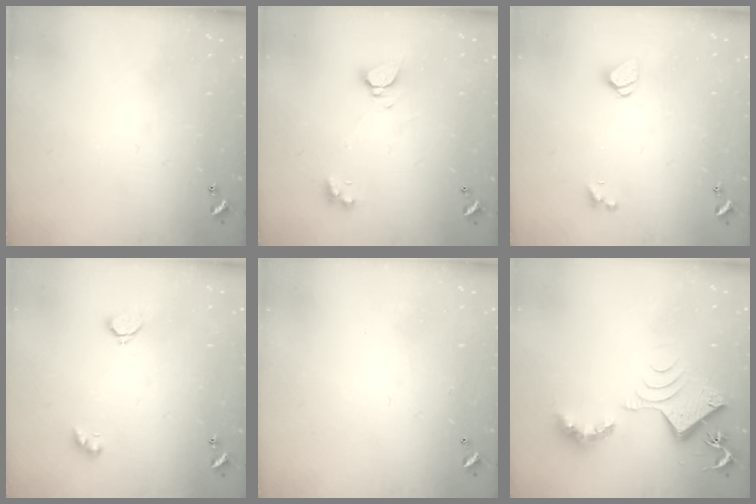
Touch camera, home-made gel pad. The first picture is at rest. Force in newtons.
{"total": 4.6, "press": 4.5, "slide": 0.5}
{"total": 1.5, "press": 1.4, "slide": 0.5}
{"total": 2.6, "press": 2.5, "slide": 0.5}
{"total": 2.9, "press": 2.9, "slide": 0.1}
{"total": 10.4, "press": 10.3, "slide": 0.5}